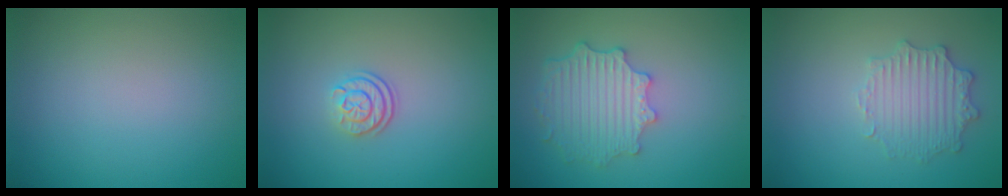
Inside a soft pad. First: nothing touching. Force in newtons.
{"total": 2.4, "press": 1.8, "slide": 1.6}
{"total": 4.9, "press": 4.0, "slide": 2.8}
{"total": 2.9, "press": 2.9, "slide": 0.1}